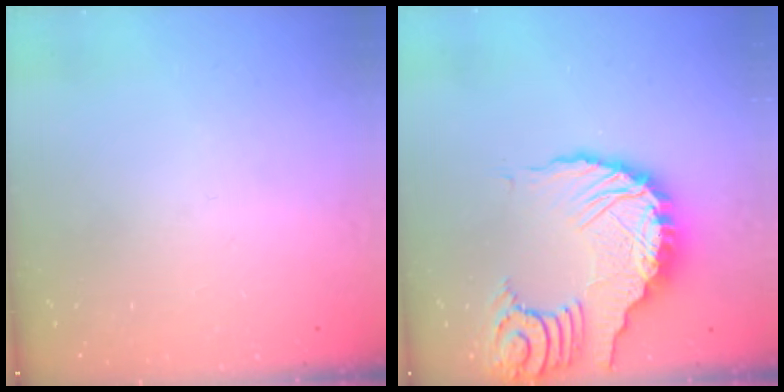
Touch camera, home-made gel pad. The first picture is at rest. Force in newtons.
{"total": 11.1, "press": 11.1, "slide": 1.3}